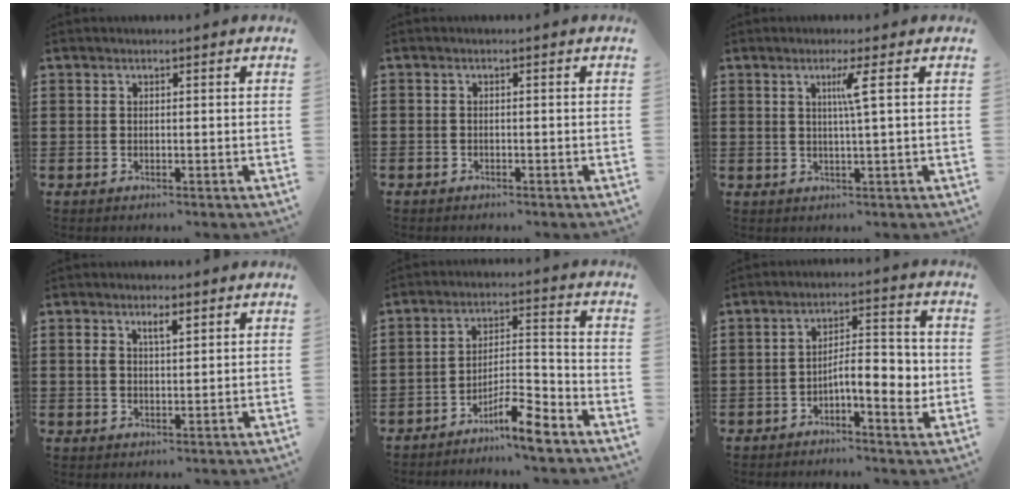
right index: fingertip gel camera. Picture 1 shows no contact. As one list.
[{"total": 0.9, "force": [-0.9, 0.2, 0.0], "torque": [-0.003, 0.001, -0.019]}, {"total": 3.1, "force": [0.8, -0.8, 2.9], "torque": [-0.056, -0.009, 0.008]}, {"total": 3.0, "force": [1.3, 1.2, 2.4], "torque": [-0.052, 0.006, 0.022]}, {"total": 7.3, "force": [-6.1, 1.1, 4.0], "torque": [-0.070, 0.009, -0.113]}, {"total": 6.5, "force": [-2.0, 2.5, 5.7], "torque": [-0.077, 0.001, -0.042]}]